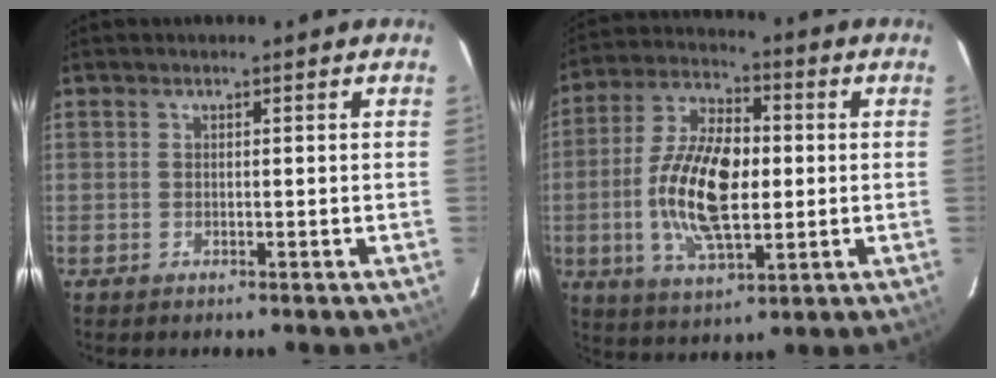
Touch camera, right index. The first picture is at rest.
{"total": 16.0, "force": [-1.1, 7.4, 14.2], "torque": [-0.282, 0.004, -0.023]}